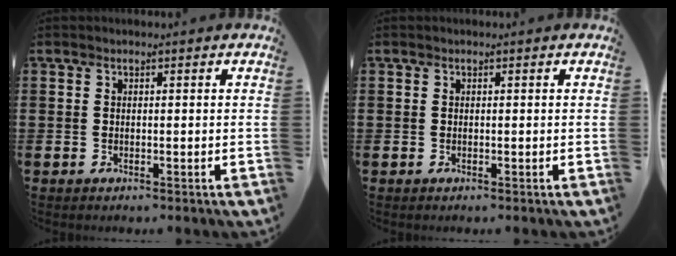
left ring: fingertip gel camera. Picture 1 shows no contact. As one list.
[{"total": 0.0}]